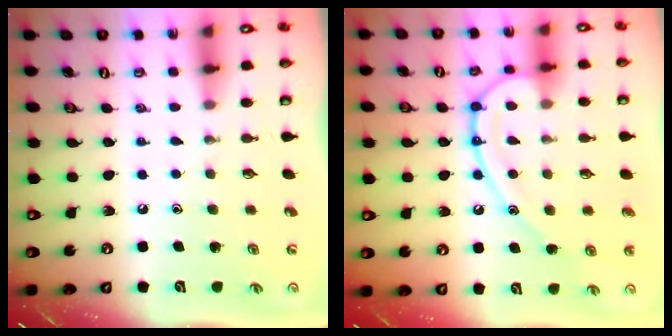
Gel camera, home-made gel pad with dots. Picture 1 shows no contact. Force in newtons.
{"total": 14.6, "press": 14.5, "slide": 1.5}